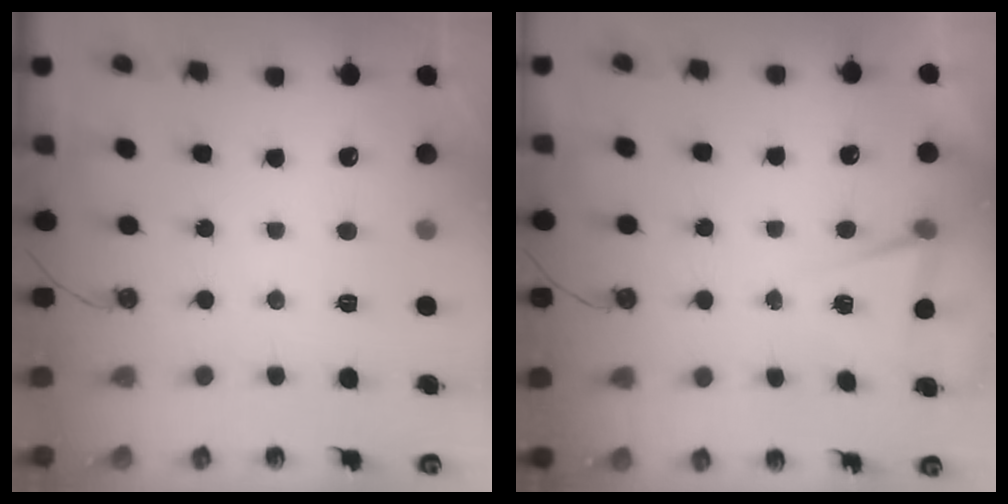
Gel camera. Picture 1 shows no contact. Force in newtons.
{"total": 4.5, "press": 2.5, "slide": 3.8}